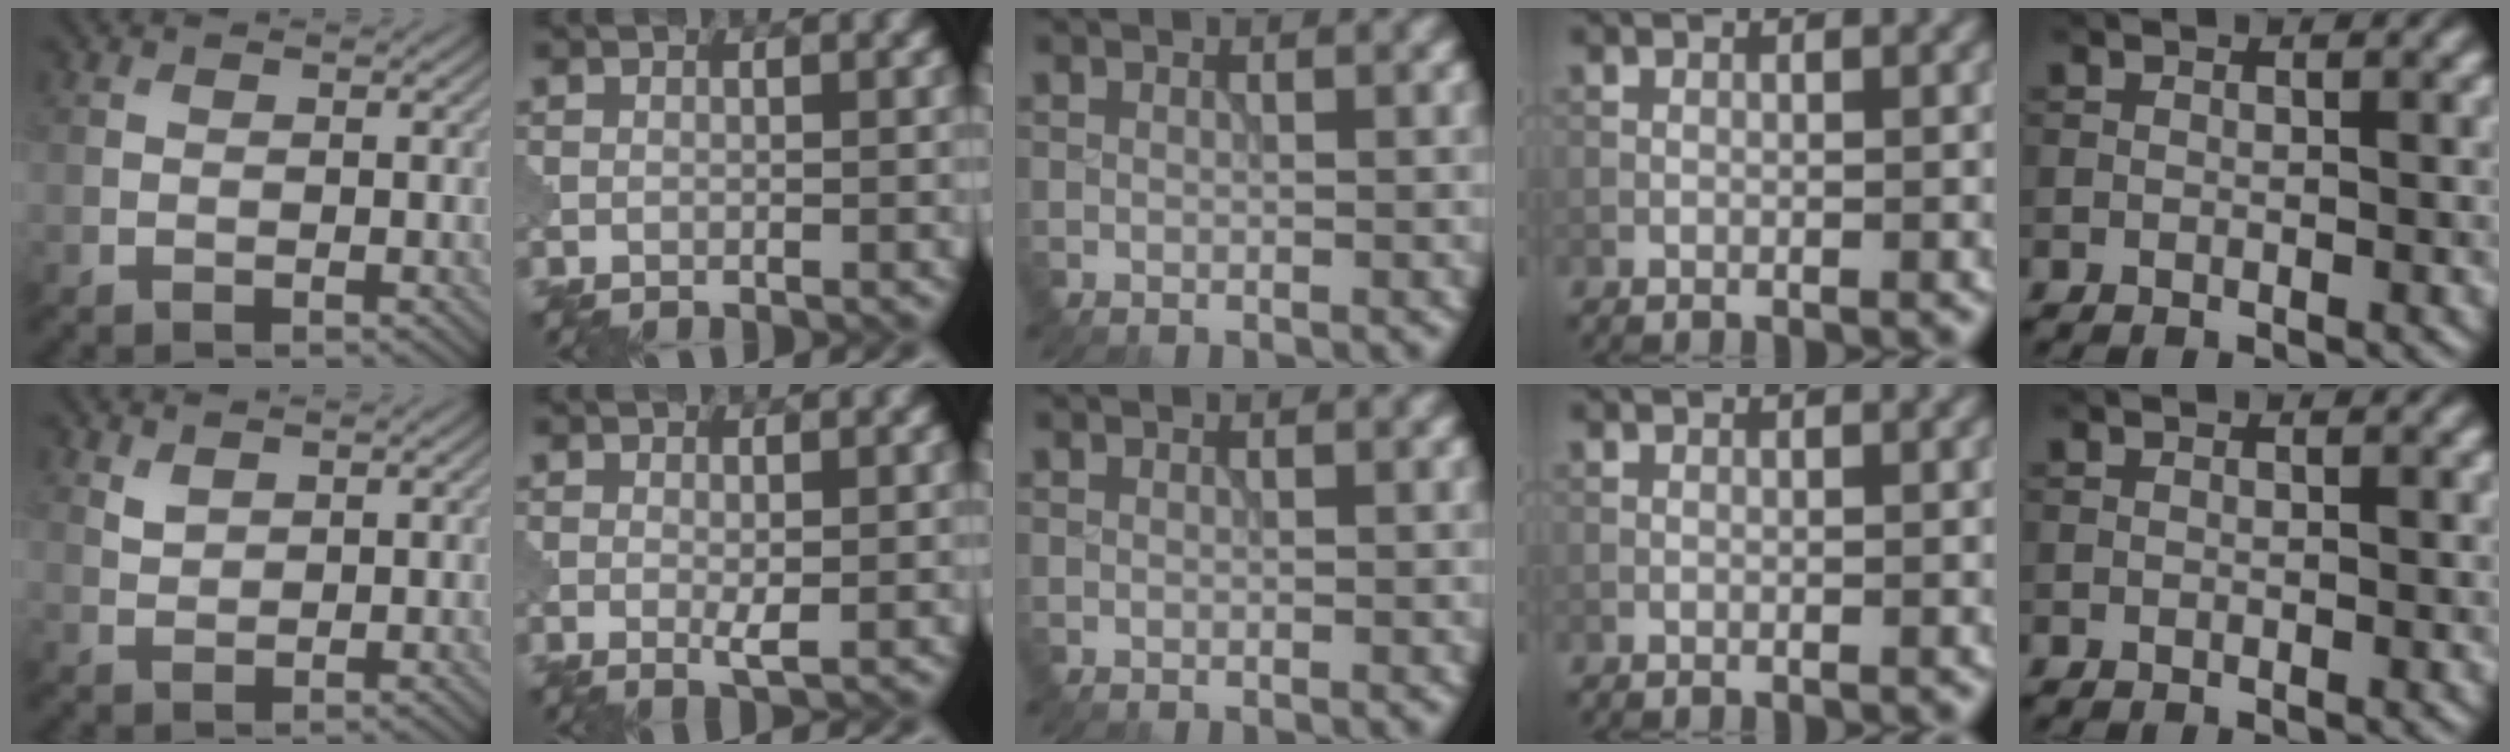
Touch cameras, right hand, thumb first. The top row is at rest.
{"thumb": {"total": 1.6, "force": [1.3, 0.7, 0.7], "torque": [-0.023, -0.002, 0.032]}, "index": {"total": 1.4, "force": [0.0, 0.2, 1.3], "torque": [-0.024, -0.004, -0.002]}}